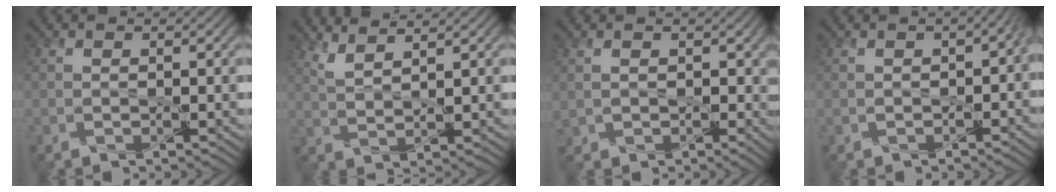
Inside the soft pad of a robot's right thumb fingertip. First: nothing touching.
{"total": 3.8, "force": [3.1, 0.6, 2.1], "torque": [-0.047, -0.006, 0.067]}
{"total": 5.3, "force": [0.7, 4.2, 3.1], "torque": [-0.077, -0.019, 0.014]}
{"total": 1.9, "force": [-0.7, 1.1, 1.3], "torque": [-0.020, -0.006, -0.011]}